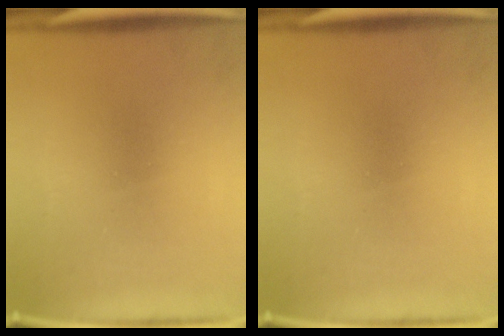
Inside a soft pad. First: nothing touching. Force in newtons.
{"total": 0.0}